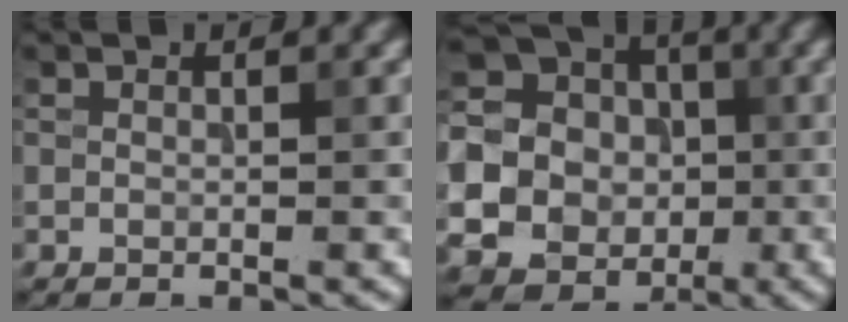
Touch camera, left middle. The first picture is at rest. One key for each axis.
{"total": 23.2, "fx": -2.8, "fy": 22.1, "fz": 6.2, "tx": -0.175, "ty": -0.010, "tz": -0.089}